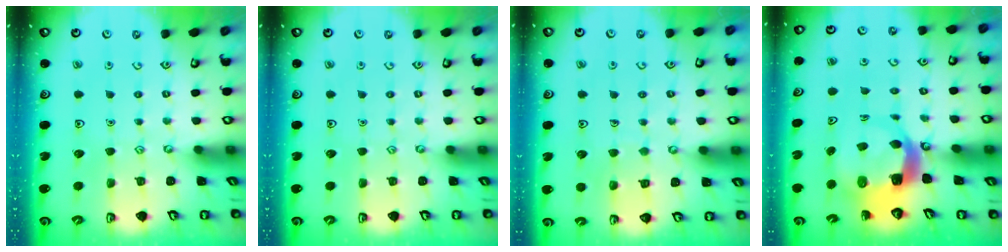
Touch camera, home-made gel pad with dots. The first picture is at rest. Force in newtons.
{"total": 0.0}
{"total": 5.6, "press": 5.6, "slide": 0.5}
{"total": 6.8, "press": 6.7, "slide": 0.9}